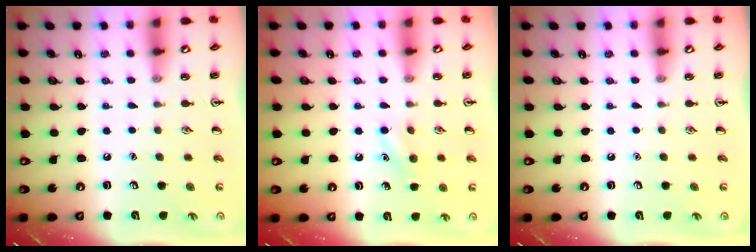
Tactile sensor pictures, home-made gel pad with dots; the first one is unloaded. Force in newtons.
{"total": 7.4, "press": 7.0, "slide": 2.3}
{"total": 0.0}